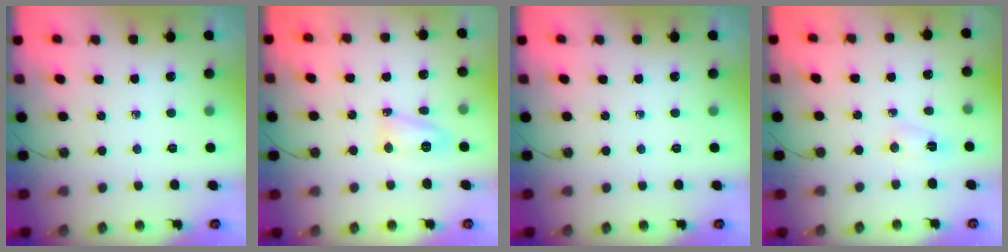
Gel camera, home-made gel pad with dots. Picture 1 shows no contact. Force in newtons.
{"total": 9.1, "press": 9.0, "slide": 1.2}
{"total": 0.0}
{"total": 2.3, "press": 2.2, "slide": 0.6}